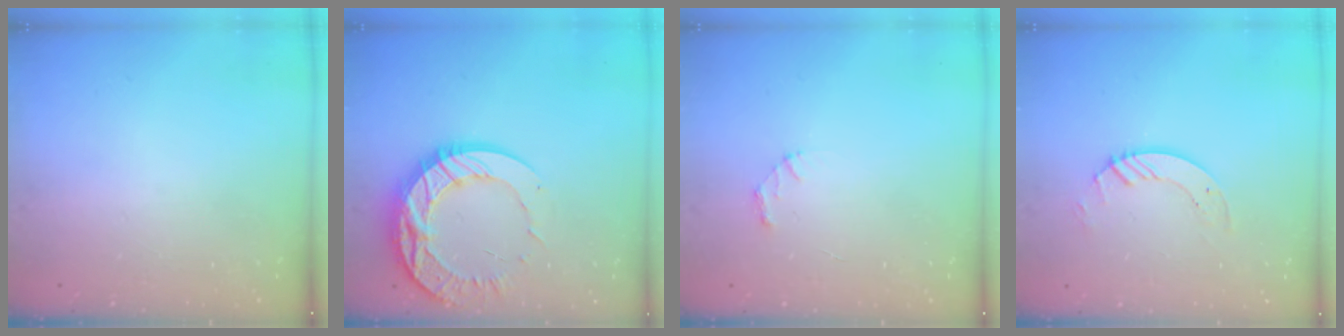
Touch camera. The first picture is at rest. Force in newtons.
{"total": 17.9, "press": 17.8, "slide": 1.6}
{"total": 2.1, "press": 2.1, "slide": 0.2}
{"total": 4.0, "press": 4.0, "slide": 0.3}